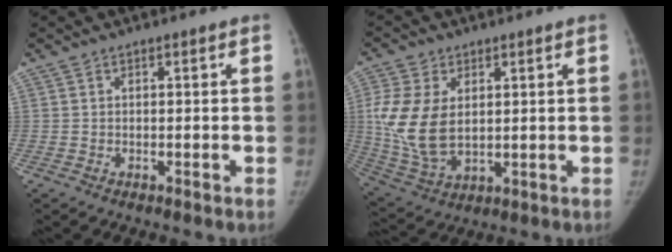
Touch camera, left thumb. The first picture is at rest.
{"total": 13.2, "force": [2.2, 8.3, 10.0], "torque": [-0.199, -0.012, 0.055]}